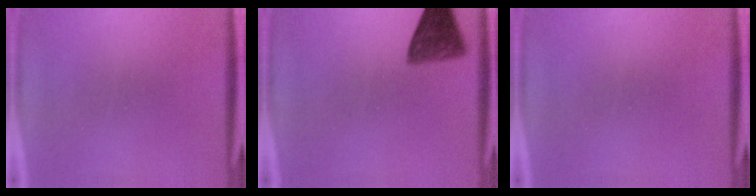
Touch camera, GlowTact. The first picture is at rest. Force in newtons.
{"total": 6.4}
{"total": 0.0}